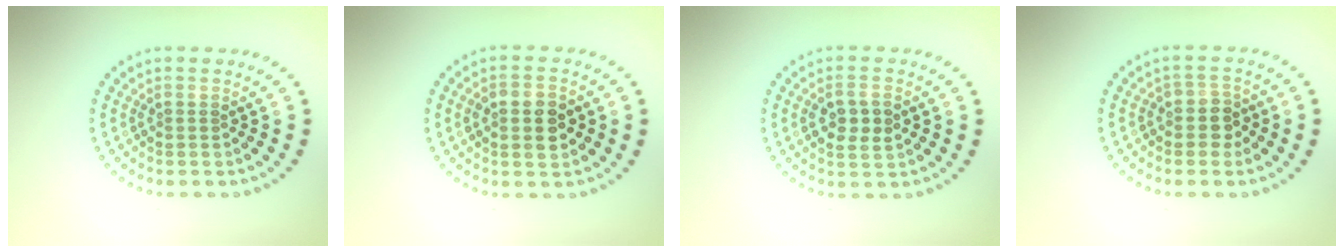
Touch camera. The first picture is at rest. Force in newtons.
{"total": 4.0, "press": 4.0, "slide": 0.2}
{"total": 3.0, "press": 3.0, "slide": 0.2}
{"total": 2.1, "press": 1.9, "slide": 0.9}